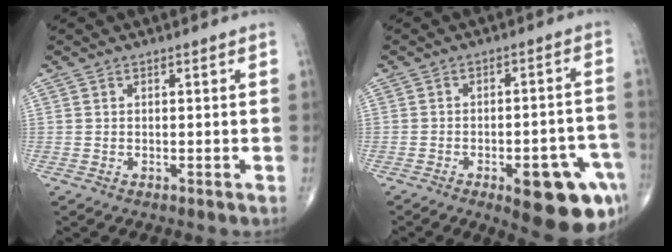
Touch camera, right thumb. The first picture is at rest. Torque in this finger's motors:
{"motor_torque": [1.94, 1.73, 0.79, -0.98, 0.30]}